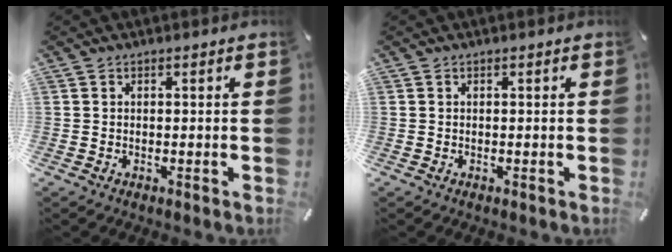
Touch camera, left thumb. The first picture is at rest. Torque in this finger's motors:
{"motor_torque": [0.00, 0.00, -0.01, 0.01, 0.00]}